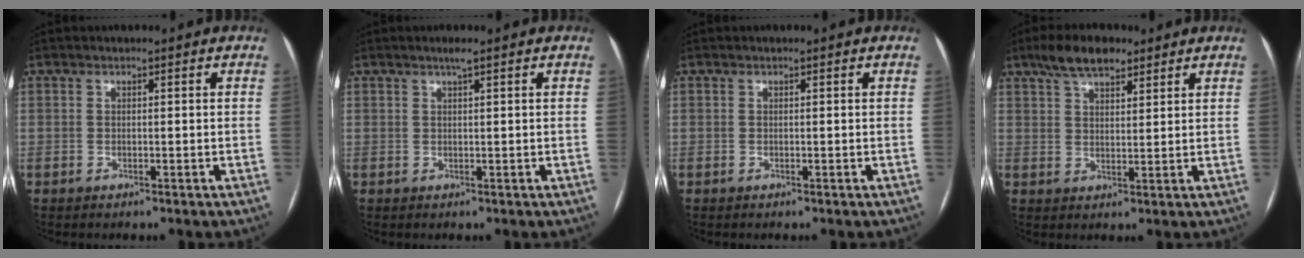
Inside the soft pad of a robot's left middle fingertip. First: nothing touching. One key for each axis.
{"total": 1.2, "fx": 0.8, "fy": -0.1, "fz": 0.9, "tx": -0.017, "ty": 0.003, "tz": 0.016}
{"total": 0.0}
{"total": 7.2, "fx": 5.2, "fy": 2.7, "fz": 4.2, "tx": -0.077, "ty": 0.017, "tz": 0.092}